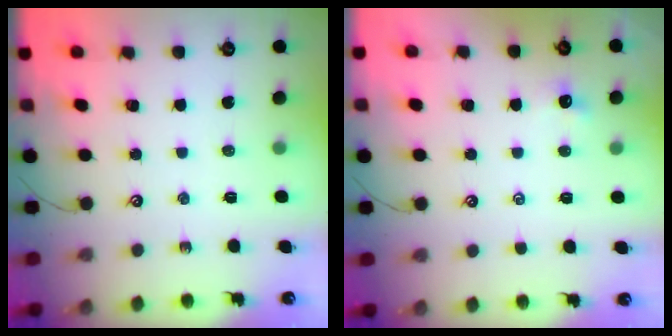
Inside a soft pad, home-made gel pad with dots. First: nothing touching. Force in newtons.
{"total": 1.0, "press": 0.9, "slide": 0.4}